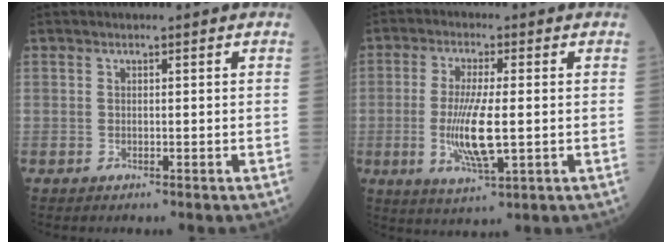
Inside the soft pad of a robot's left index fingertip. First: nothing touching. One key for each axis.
{"total": 8.7, "fx": -1.0, "fy": 1.5, "fz": 8.5, "tx": -0.174, "ty": -0.015, "tz": -0.018}